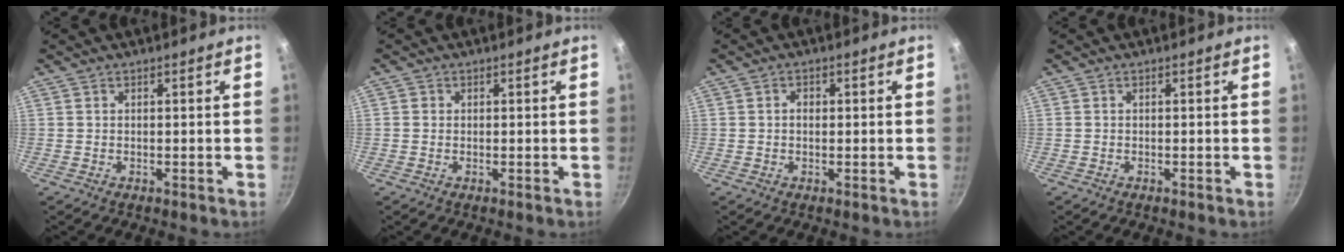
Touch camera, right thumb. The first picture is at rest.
{"total": 0.7, "force": [0.0, 0.7, 0.1], "torque": [0.000, 0.003, -0.003]}
{"total": 1.7, "force": [0.2, 1.3, 1.1], "torque": [-0.015, 0.004, 0.001]}
{"total": 0.0}